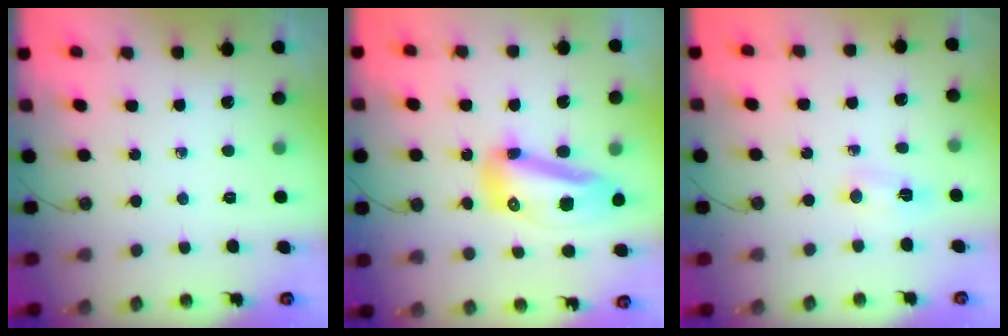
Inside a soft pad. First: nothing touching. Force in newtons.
{"total": 15.1, "press": 14.7, "slide": 3.2}
{"total": 4.9, "press": 3.8, "slide": 3.1}